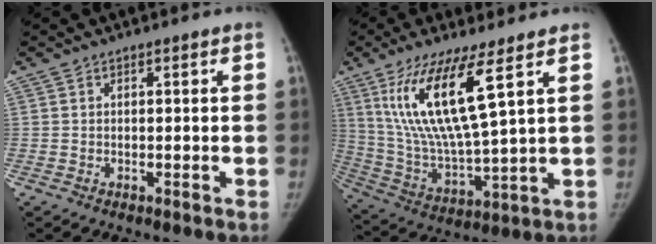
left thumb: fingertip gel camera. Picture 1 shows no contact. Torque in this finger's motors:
{"motor_torque": [1.61, 1.76, 1.83, -0.94, 0.18]}